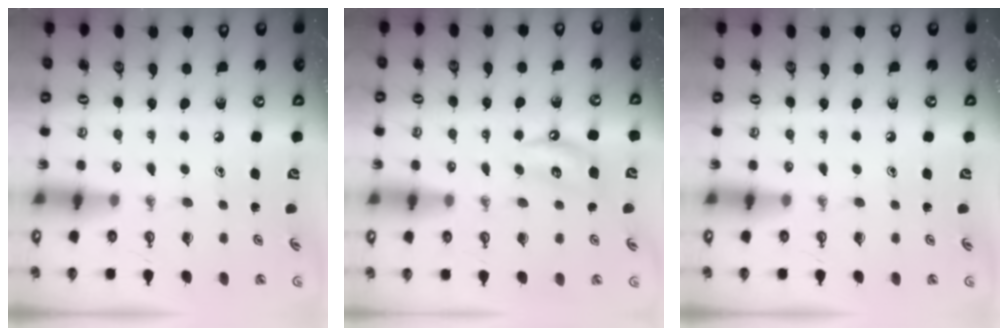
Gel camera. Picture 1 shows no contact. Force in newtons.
{"total": 4.3, "press": 4.3, "slide": 0.3}
{"total": 0.0}